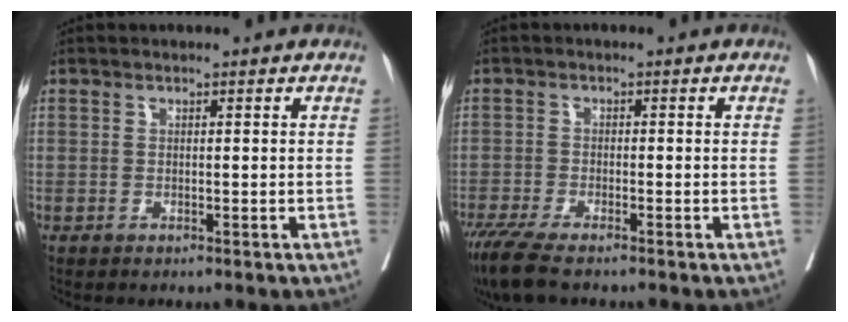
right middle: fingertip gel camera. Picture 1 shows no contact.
{"total": 7.6, "force": [-6.0, 1.1, 4.6], "torque": [-0.083, -0.020, -0.105]}